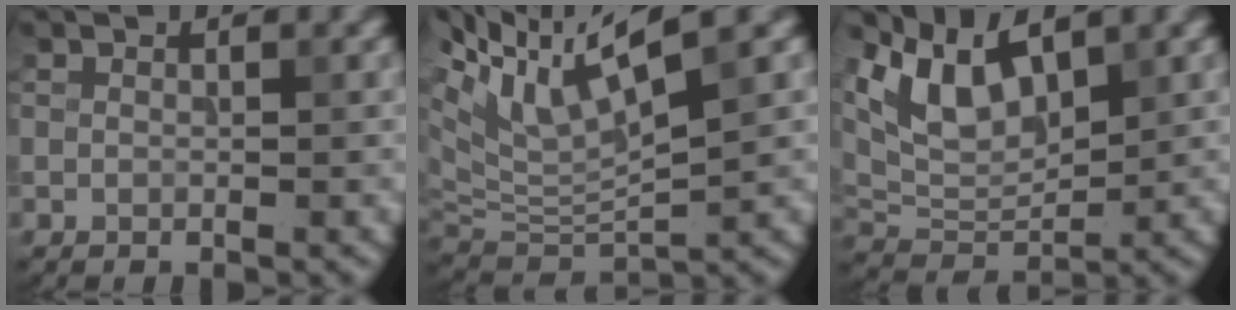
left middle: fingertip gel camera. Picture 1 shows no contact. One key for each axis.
{"total": 9.5, "fx": 4.4, "fy": 2.9, "fz": 7.9, "tx": -0.167, "ty": 0.016, "tz": 0.082}
{"total": 6.6, "fx": 3.5, "fy": 3.3, "fz": 4.5, "tx": -0.086, "ty": -0.003, "tz": 0.068}